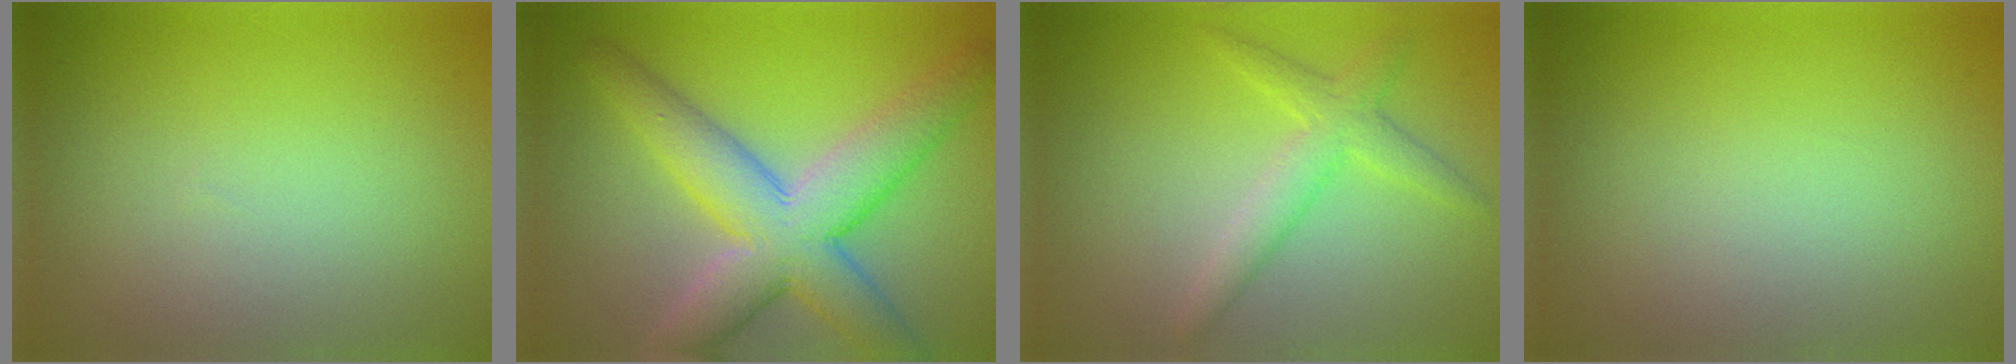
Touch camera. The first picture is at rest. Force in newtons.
{"total": 8.6, "press": 8.6, "slide": 0.4}
{"total": 2.9, "press": 2.9, "slide": 0.1}
{"total": 0.0}